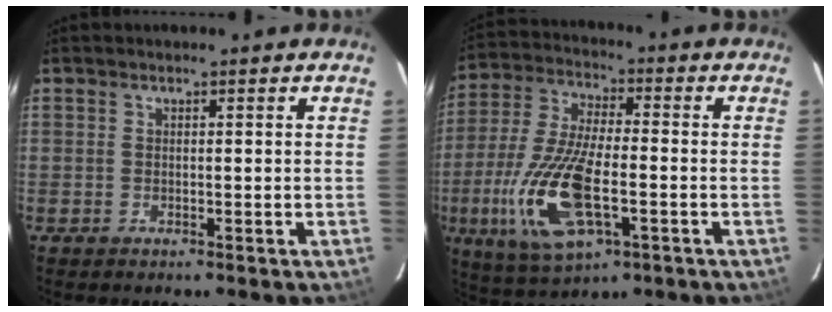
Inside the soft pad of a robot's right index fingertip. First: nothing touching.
{"total": 17.7, "force": [-5.3, 7.0, 15.4], "torque": [-0.337, -0.016, -0.098]}